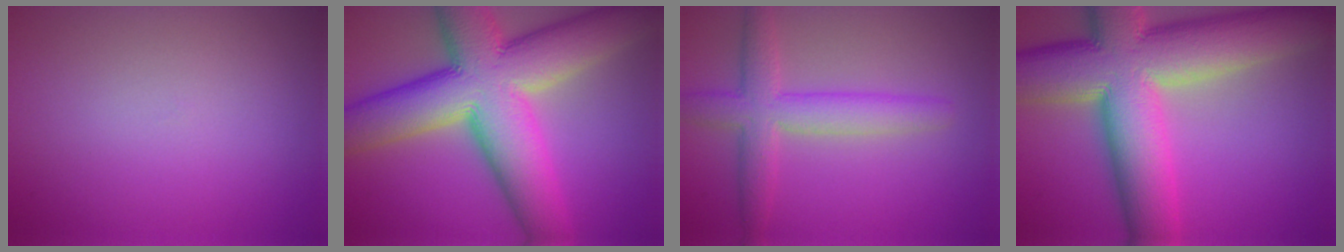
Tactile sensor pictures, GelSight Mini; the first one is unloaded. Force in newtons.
{"total": 15.2, "press": 15.2, "slide": 0.8}
{"total": 4.9, "press": 4.9, "slide": 0.1}
{"total": 16.3, "press": 16.2, "slide": 1.1}